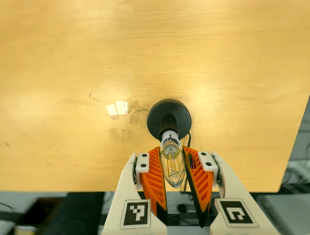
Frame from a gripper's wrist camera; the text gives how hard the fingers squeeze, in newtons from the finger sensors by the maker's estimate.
{"total": 13.0, "left": 12.9, "right": 13.1}